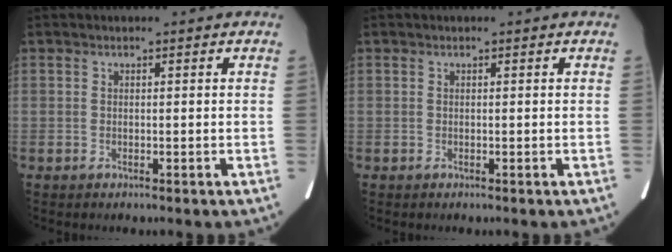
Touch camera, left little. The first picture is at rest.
{"total": 0.0}